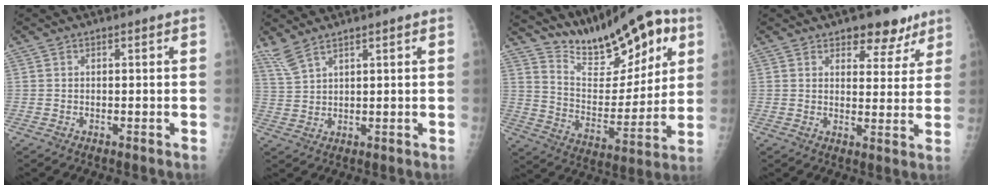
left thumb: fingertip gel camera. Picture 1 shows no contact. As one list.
[{"total": 3.8, "force": [3.2, 0.6, 2.0], "torque": [-0.048, -0.008, 0.075]}, {"total": 20.2, "force": [12.9, 8.6, 13.0], "torque": [-0.150, -0.058, 0.218]}, {"total": 7.6, "force": [5.4, 4.1, 3.5], "torque": [-0.005, -0.027, 0.072]}]